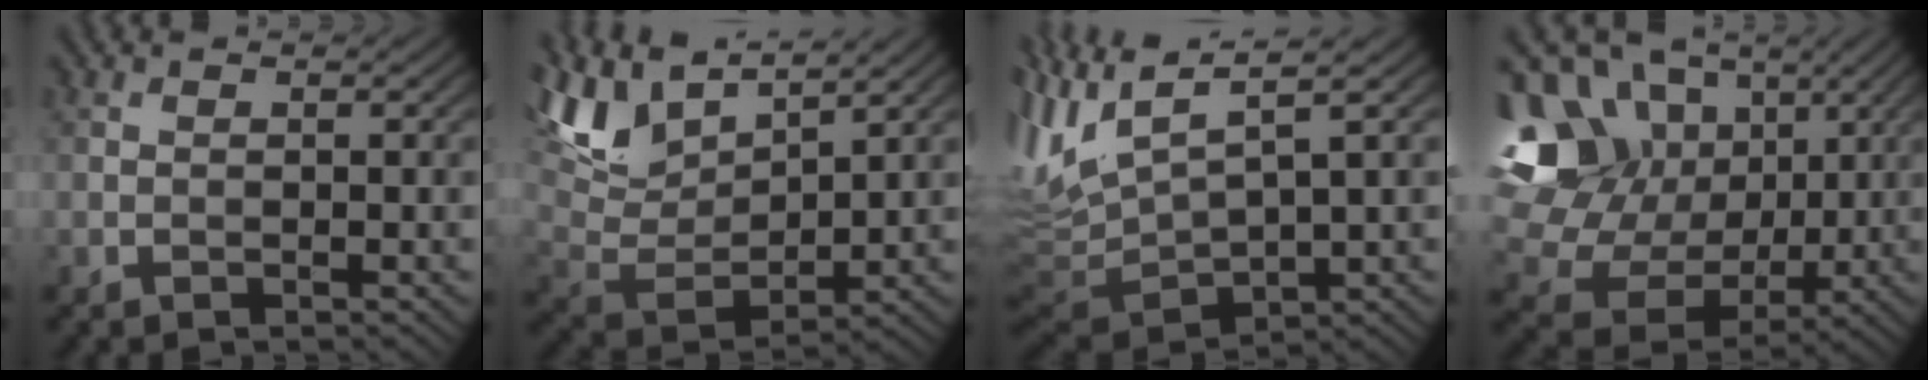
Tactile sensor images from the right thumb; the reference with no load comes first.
{"total": 11.7, "force": [8.2, 4.2, 7.3], "torque": [-0.191, 0.016, 0.164]}
{"total": 10.1, "force": [3.2, 3.1, 9.1], "torque": [-0.216, 0.008, 0.064]}
{"total": 17.2, "force": [3.4, 14.6, 8.4], "torque": [-0.254, 0.018, 0.083]}